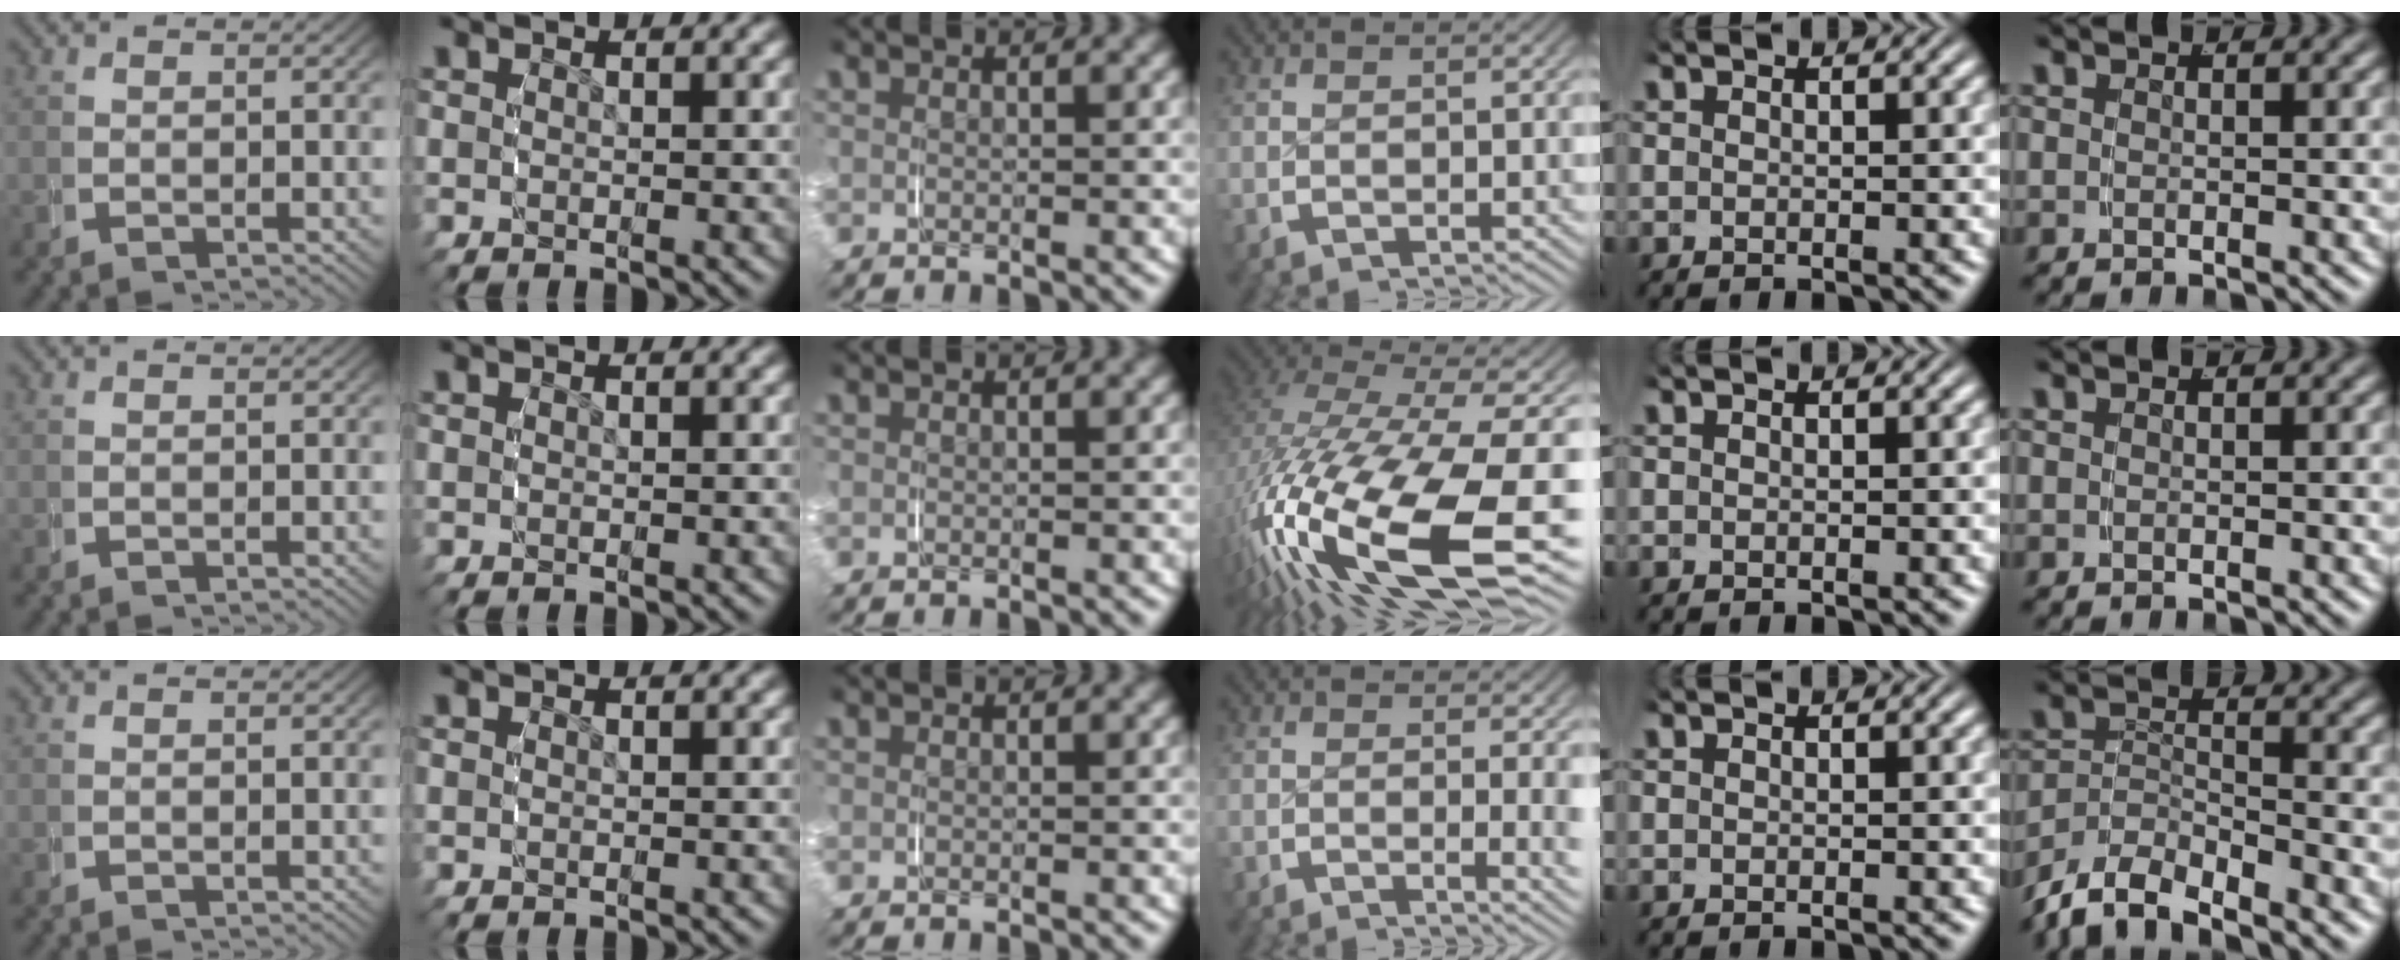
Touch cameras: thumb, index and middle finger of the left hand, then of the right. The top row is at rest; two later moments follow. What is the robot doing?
{"motion": "grasp_and_lifting", "object": "keyboard"}